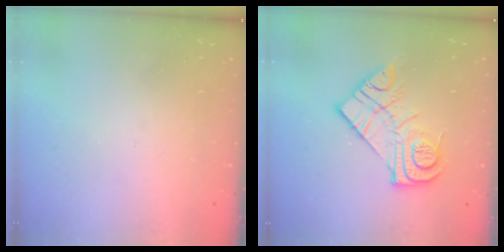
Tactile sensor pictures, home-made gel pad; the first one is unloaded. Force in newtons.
{"total": 14.6, "press": 14.6, "slide": 0.8}